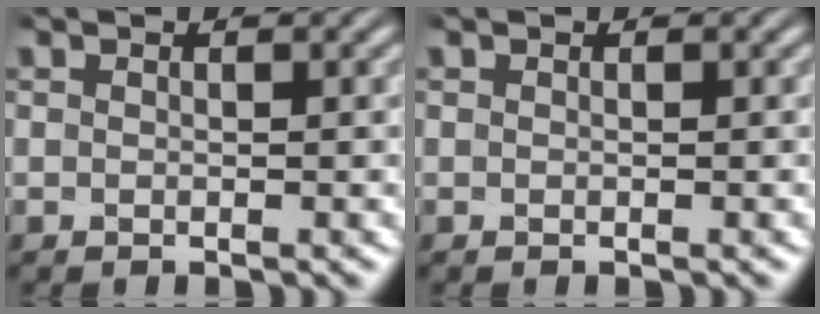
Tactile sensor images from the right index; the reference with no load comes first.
{"total": 0.0}